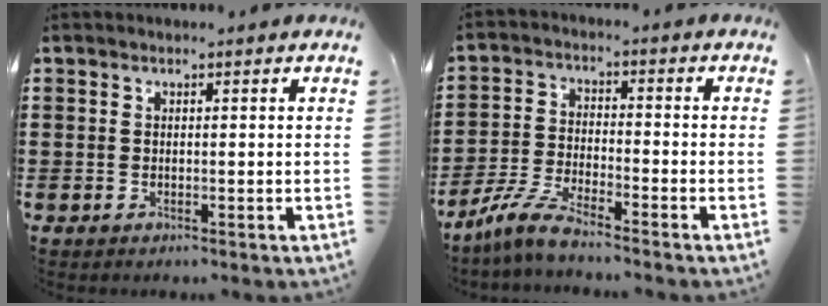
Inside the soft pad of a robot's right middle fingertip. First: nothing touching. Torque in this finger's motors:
{"motor_torque": [1.60, -0.54, 0.12, 0.13]}